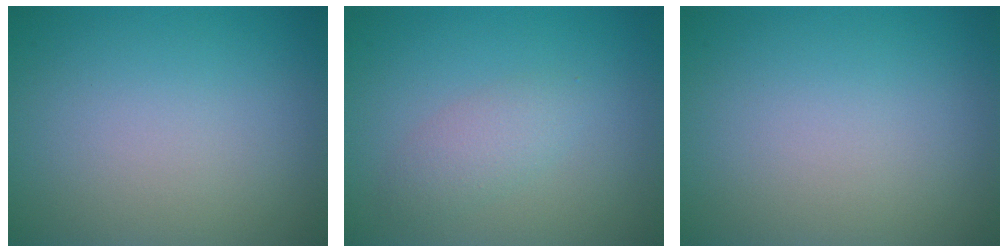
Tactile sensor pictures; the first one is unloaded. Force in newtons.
{"total": 2.0, "press": 1.9, "slide": 0.1}
{"total": 0.0}